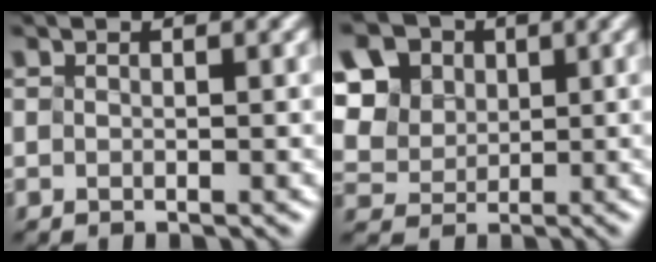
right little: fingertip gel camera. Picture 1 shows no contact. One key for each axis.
{"total": 12.5, "fx": 5.3, "fy": 9.8, "fz": 5.7, "tx": -0.143, "ty": 0.033, "tz": 0.101}